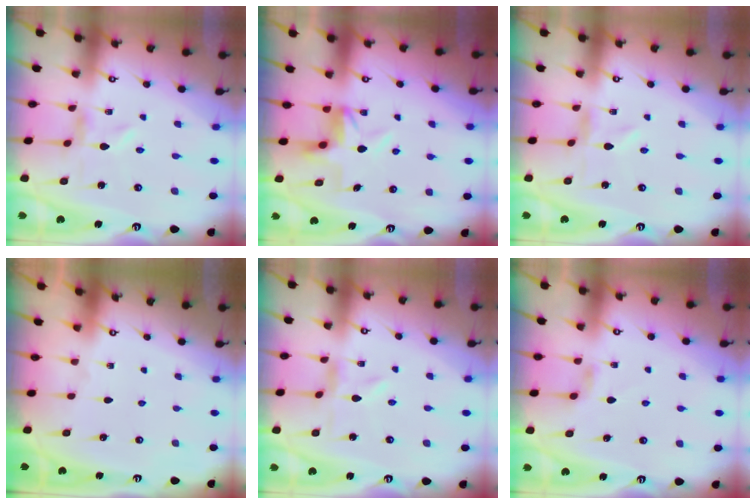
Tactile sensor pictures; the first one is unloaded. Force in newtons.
{"total": 4.5, "press": 4.5, "slide": 0.1}
{"total": 0.7, "press": 0.7, "slide": 0.2}
{"total": 0.0}
{"total": 0.0}
{"total": 2.9, "press": 2.8, "slide": 0.4}